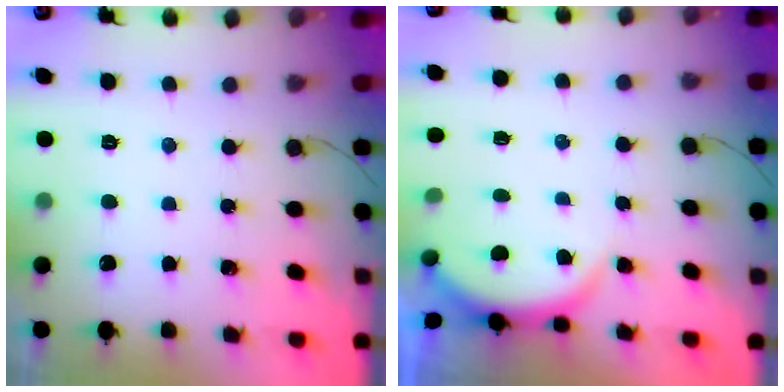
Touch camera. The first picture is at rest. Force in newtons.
{"total": 2.9, "press": 2.8, "slide": 0.6}